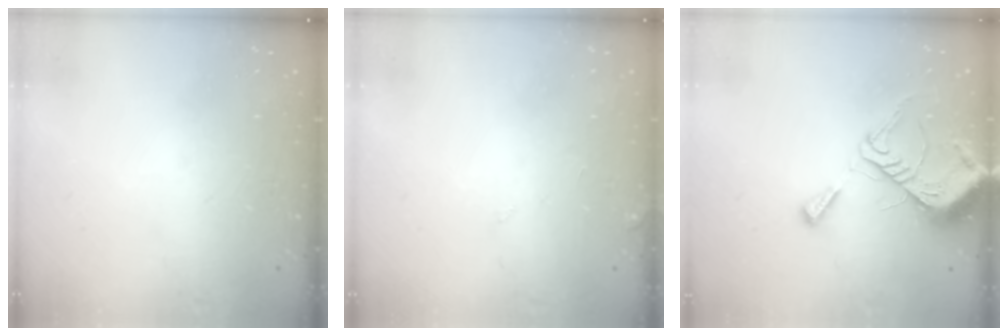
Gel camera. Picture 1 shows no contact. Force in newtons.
{"total": 1.5, "press": 1.5, "slide": 0.1}
{"total": 10.6, "press": 10.6, "slide": 1.1}